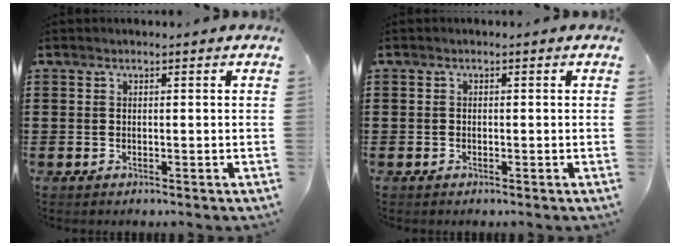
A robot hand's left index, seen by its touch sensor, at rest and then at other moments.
{"total": 0.6, "force": [-0.4, 0.4, 0.1], "torque": [-0.003, 0.001, -0.009]}